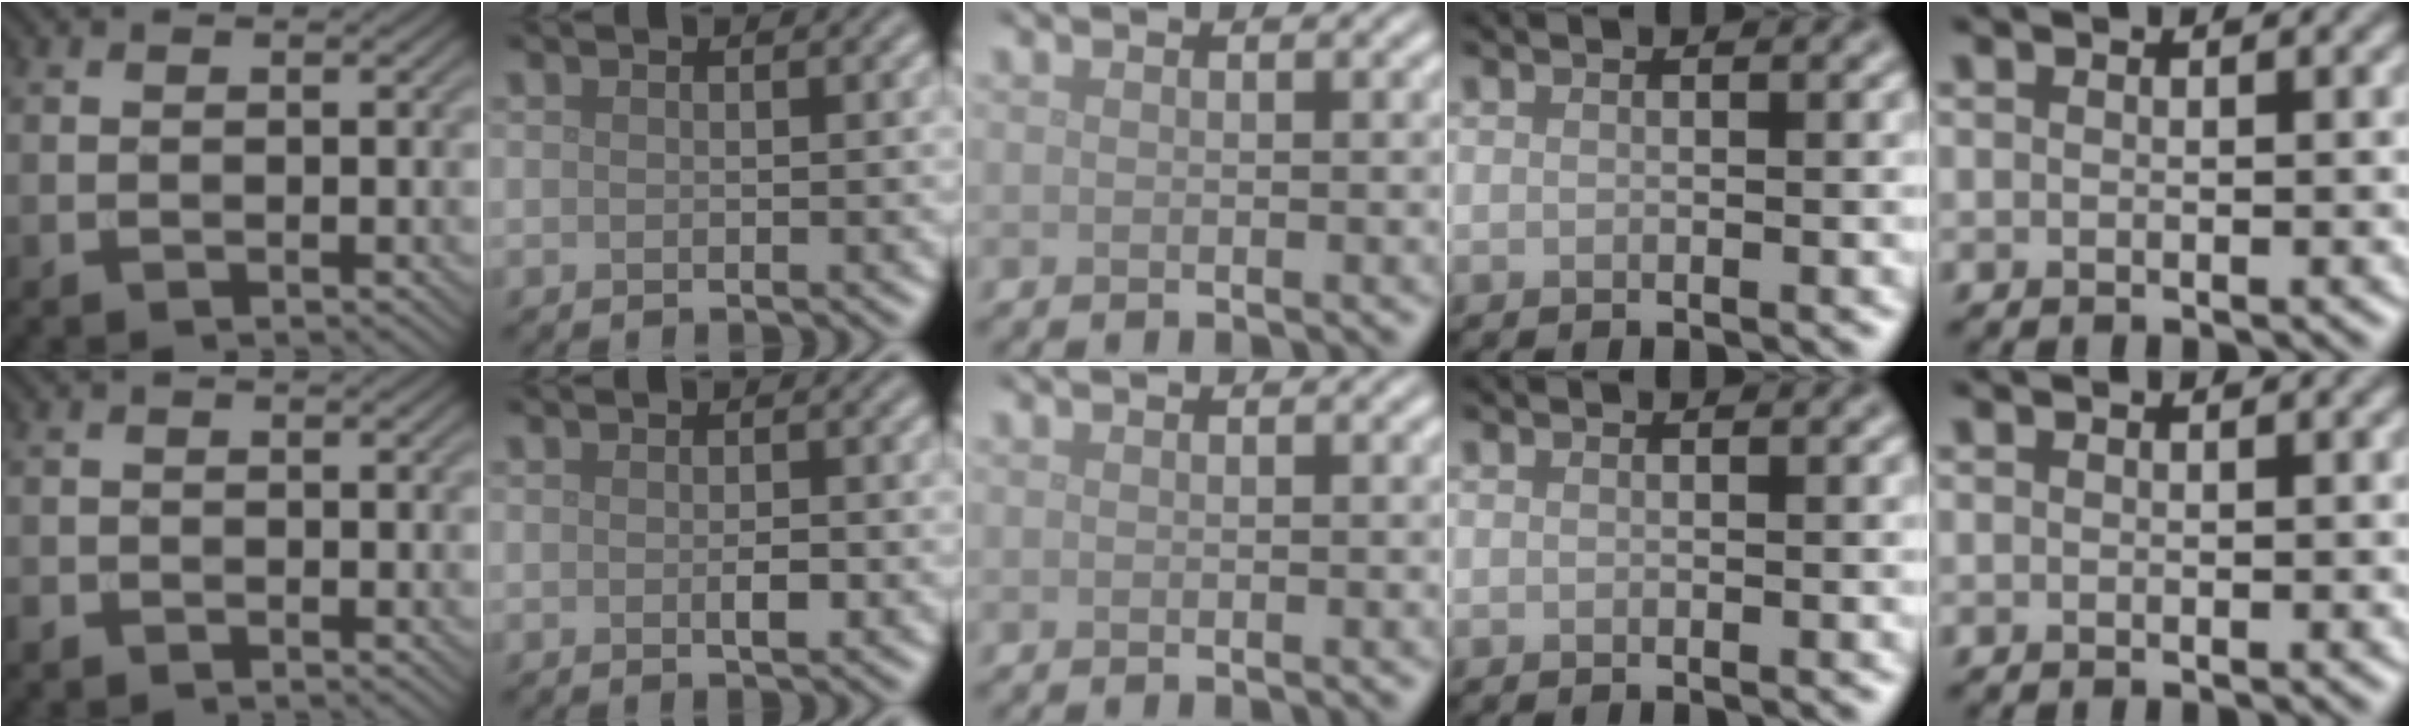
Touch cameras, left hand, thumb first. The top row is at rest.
{"thumb": {"total": 1.1, "force": [-0.9, 0.6, 0.3], "torque": [-0.006, -0.003, -0.022]}, "index": {"total": 1.2, "force": [-0.2, 0.5, 1.1], "torque": [-0.020, -0.002, -0.001]}}